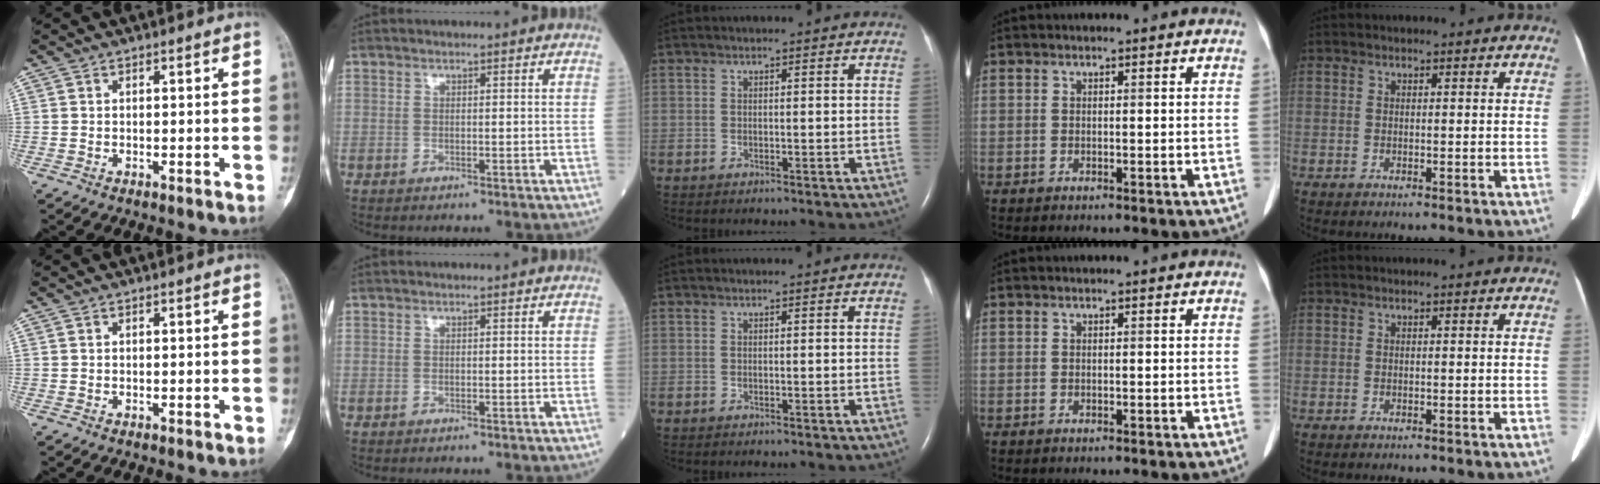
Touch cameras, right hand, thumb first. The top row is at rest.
{}